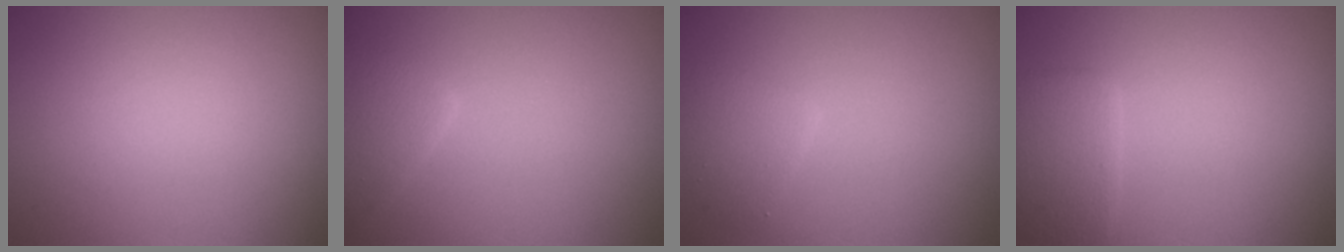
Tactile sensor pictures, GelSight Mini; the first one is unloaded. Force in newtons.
{"total": 2.7, "press": 2.7, "slide": 0.2}
{"total": 2.0, "press": 2.0, "slide": 0.1}
{"total": 2.9, "press": 2.9, "slide": 0.1}